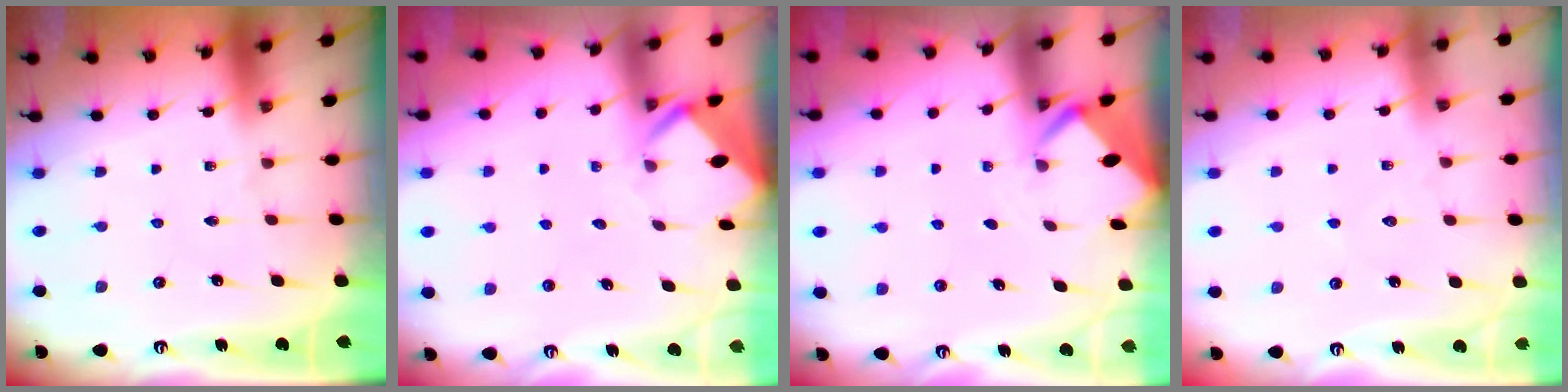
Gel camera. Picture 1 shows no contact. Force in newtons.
{"total": 3.1, "press": 3.1, "slide": 0.1}
{"total": 2.0, "press": 2.0, "slide": 0.2}
{"total": 4.6, "press": 4.5, "slide": 0.6}